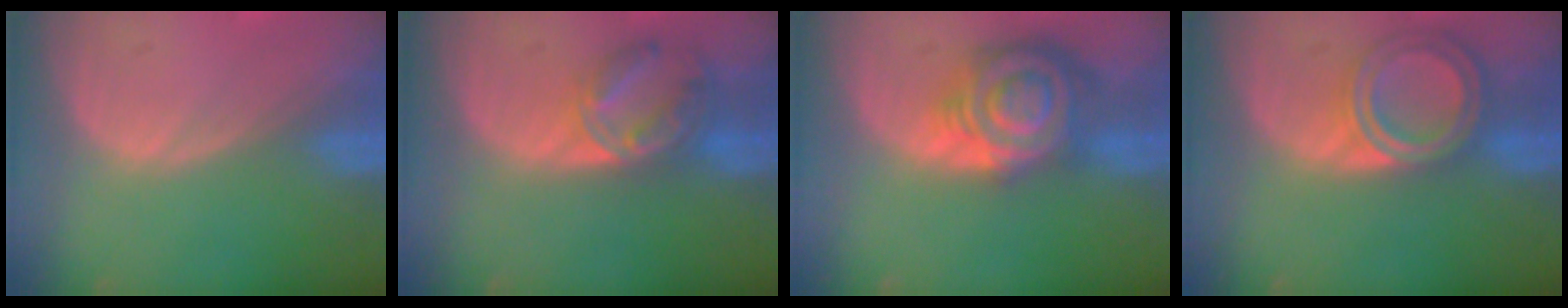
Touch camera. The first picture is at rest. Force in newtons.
{"total": 7.2, "press": 6.0, "slide": 3.9}
{"total": 9.2, "press": 9.2, "slide": 0.6}
{"total": 6.8, "press": 6.1, "slide": 3.1}